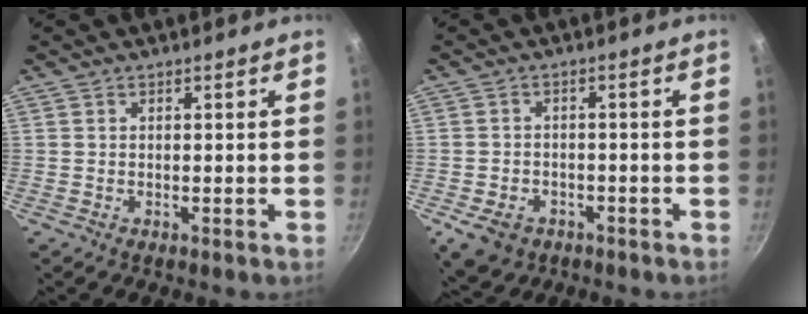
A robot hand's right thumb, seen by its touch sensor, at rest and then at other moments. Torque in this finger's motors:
{"motor_torque": [0.61, 0.25, -0.18, -0.09, 0.03]}